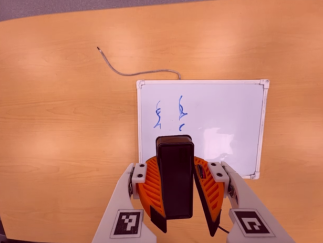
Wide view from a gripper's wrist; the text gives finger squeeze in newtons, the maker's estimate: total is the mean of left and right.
{"total": 9.1, "left": 9.4, "right": 8.9}